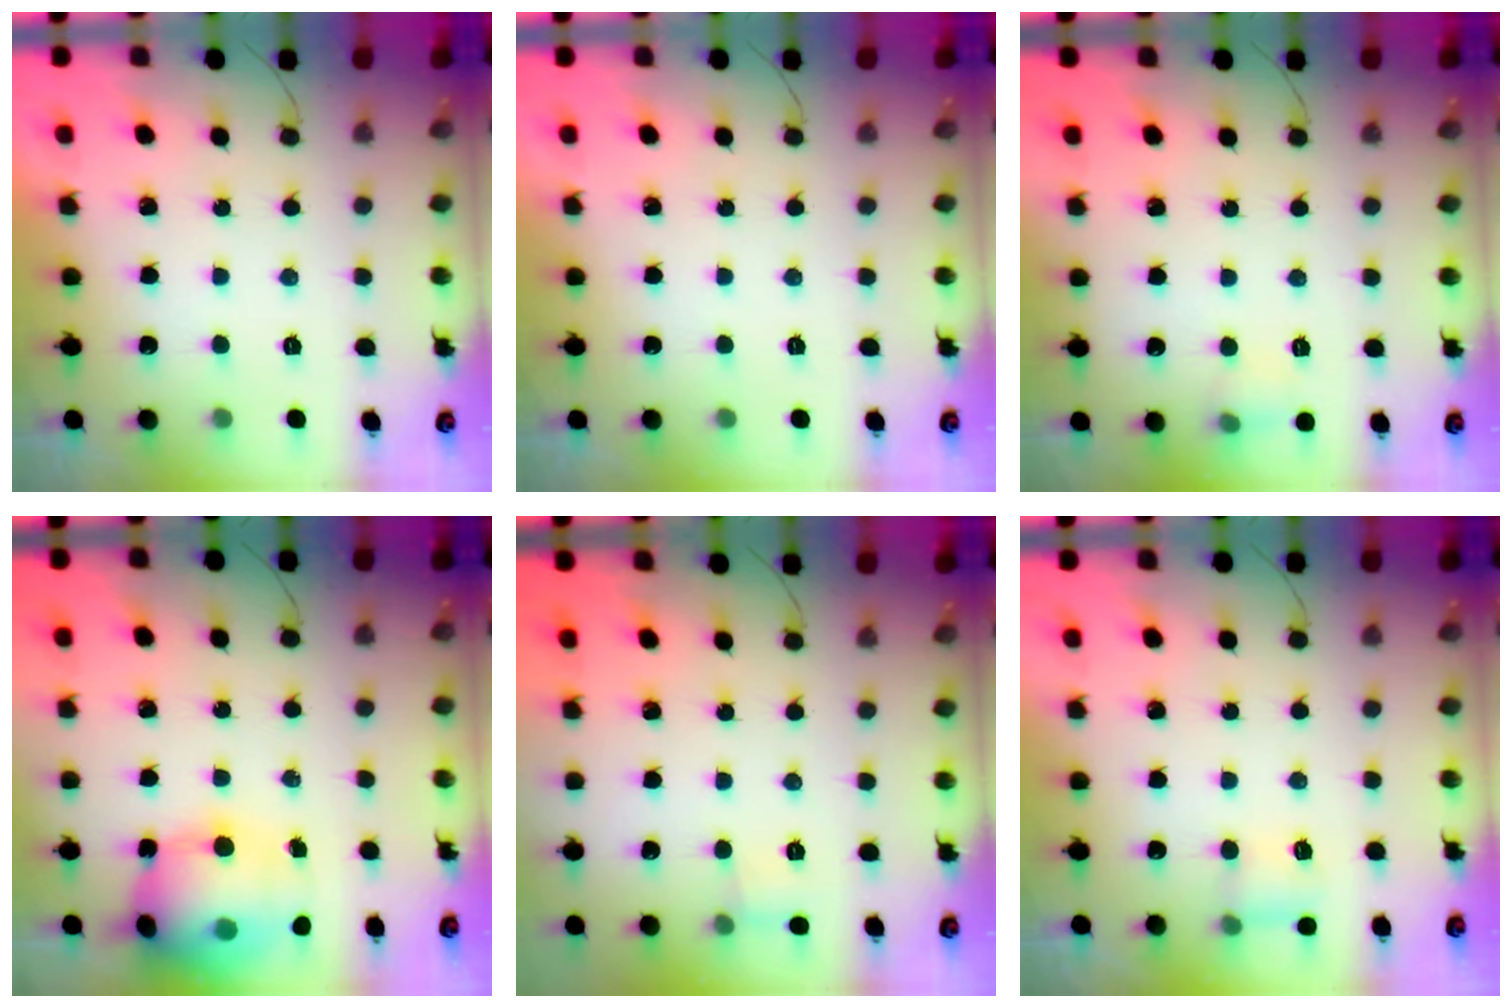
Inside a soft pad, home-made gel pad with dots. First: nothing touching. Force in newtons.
{"total": 0.0}
{"total": 5.5, "press": 5.3, "slide": 1.7}
{"total": 15.6, "press": 15.1, "slide": 3.7}
{"total": 6.2, "press": 6.0, "slide": 1.5}
{"total": 4.2, "press": 4.0, "slide": 1.1}